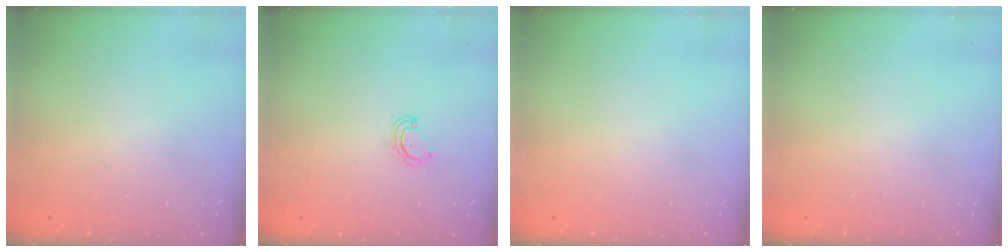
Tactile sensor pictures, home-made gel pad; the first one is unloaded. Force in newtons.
{"total": 3.6, "press": 3.6, "slide": 0.2}
{"total": 0.0}
{"total": 0.0}